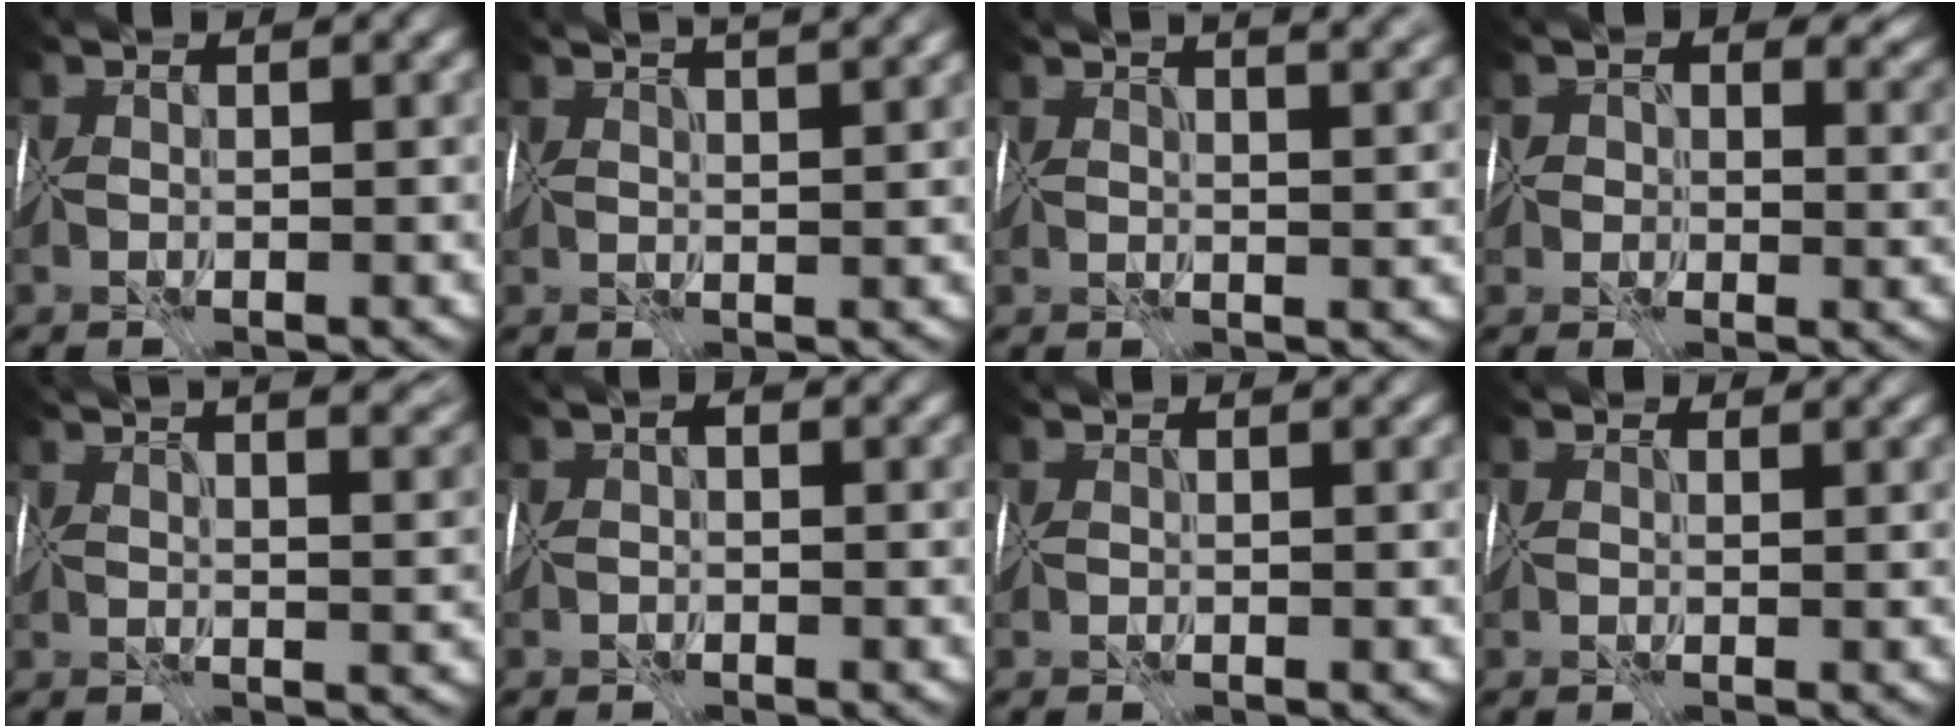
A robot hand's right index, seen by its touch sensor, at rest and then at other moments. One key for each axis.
{"total": 6.1, "fx": 4.6, "fy": 1.7, "fz": 3.6, "tx": -0.048, "ty": 0.043, "tz": 0.063}
{"total": 9.1, "fx": 5.8, "fy": 3.7, "fz": 6.0, "tx": -0.082, "ty": 0.055, "tz": 0.073}
{"total": 6.8, "fx": 1.9, "fy": 5.7, "fz": 3.2, "tx": -0.041, "ty": 0.007, "tz": 0.018}
{"total": 12.1, "fx": 8.4, "fy": 4.4, "fz": 7.5, "tx": -0.099, "ty": 0.064, "tz": 0.106}
{"total": 0.0}
{"total": 0.6, "fx": 0.3, "fy": 0.3, "fz": 0.4, "tx": -0.008, "ty": -0.002, "tz": 0.006}
{"total": 1.6, "fx": 1.0, "fy": 1.1, "fz": 0.6, "tx": -0.018, "ty": 0.002, "tz": 0.018}